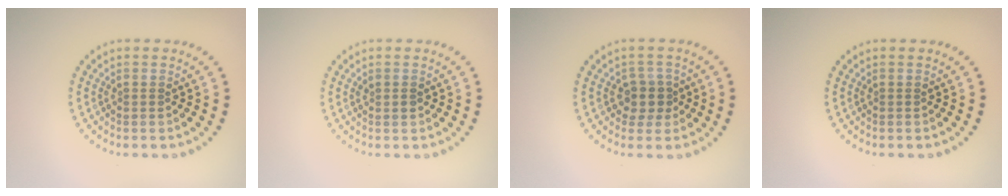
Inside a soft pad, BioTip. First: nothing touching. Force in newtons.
{"total": 0.7, "press": 0.7, "slide": 0.2}
{"total": 2.3, "press": 2.0, "slide": 1.2}
{"total": 0.0}